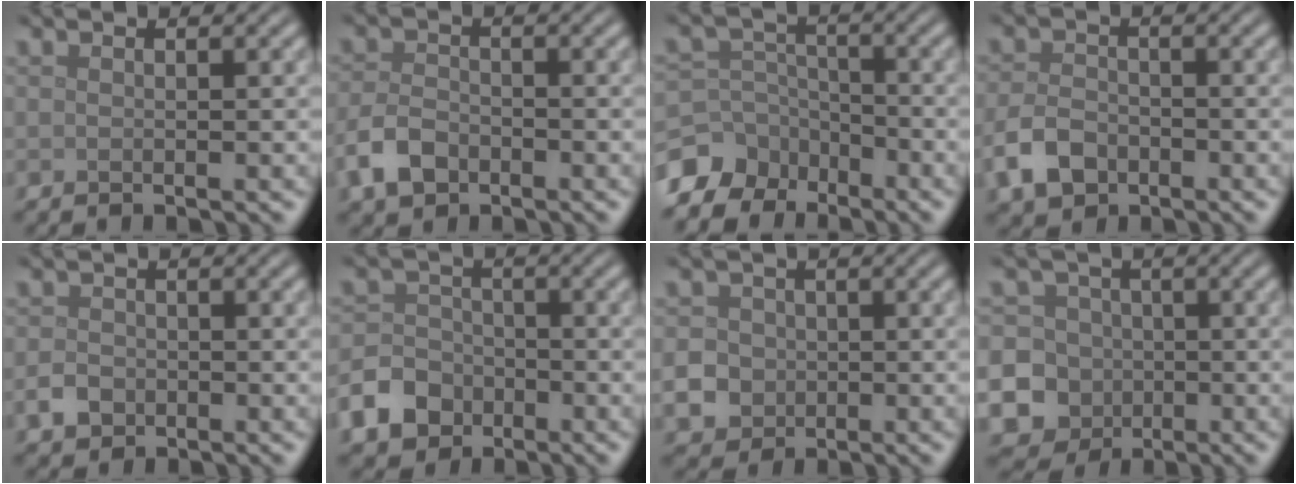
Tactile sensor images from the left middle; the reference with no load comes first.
{"total": 3.4, "force": [-2.0, 2.1, 1.8], "torque": [-0.034, -0.001, -0.047]}
{"total": 7.4, "force": [-5.4, 4.9, 1.3], "torque": [-0.019, -0.003, -0.105]}
{"total": 3.7, "force": [-2.0, 2.5, 1.9], "torque": [-0.040, -0.002, -0.044]}
{"total": 1.9, "force": [-0.9, 1.5, 0.8], "torque": [-0.012, -0.001, -0.021]}
{"total": 5.8, "force": [-3.3, 4.4, 1.8], "torque": [-0.029, -0.005, -0.074]}
{"total": 6.7, "force": [-1.8, 6.1, 1.8], "torque": [-0.042, -0.014, -0.056]}
{"total": 16.9, "force": [-5.4, 15.6, 3.7], "torque": [-0.118, -0.030, -0.120]}